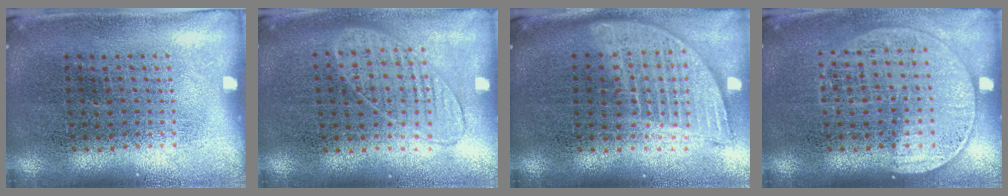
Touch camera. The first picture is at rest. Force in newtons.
{"total": 0.9, "press": 0.8, "slide": 0.3}
{"total": 1.8, "press": 1.5, "slide": 1.0}
{"total": 1.5, "press": 1.3, "slide": 0.7}